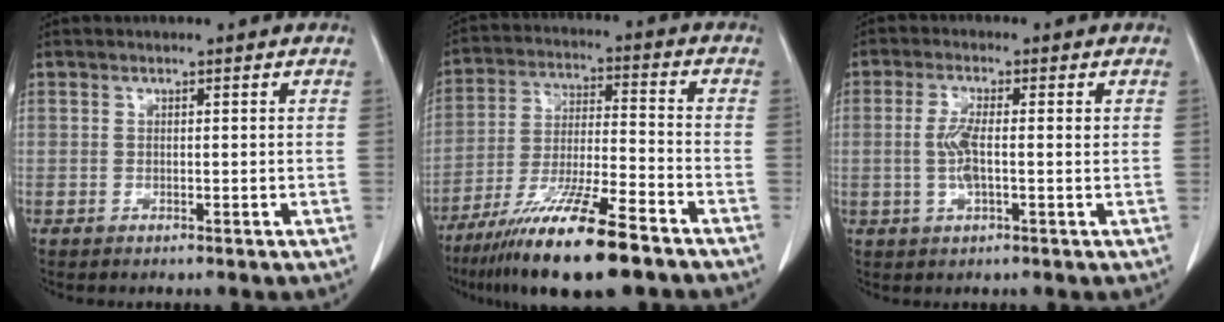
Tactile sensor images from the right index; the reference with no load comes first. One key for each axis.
{"total": 16.2, "fx": -11.1, "fy": 1.4, "fz": 11.7, "tx": -0.220, "ty": -0.042, "tz": -0.200}
{"total": 4.3, "fx": 0.0, "fy": 1.1, "fz": 4.2, "tx": -0.090, "ty": 0.005, "tz": 0.000}